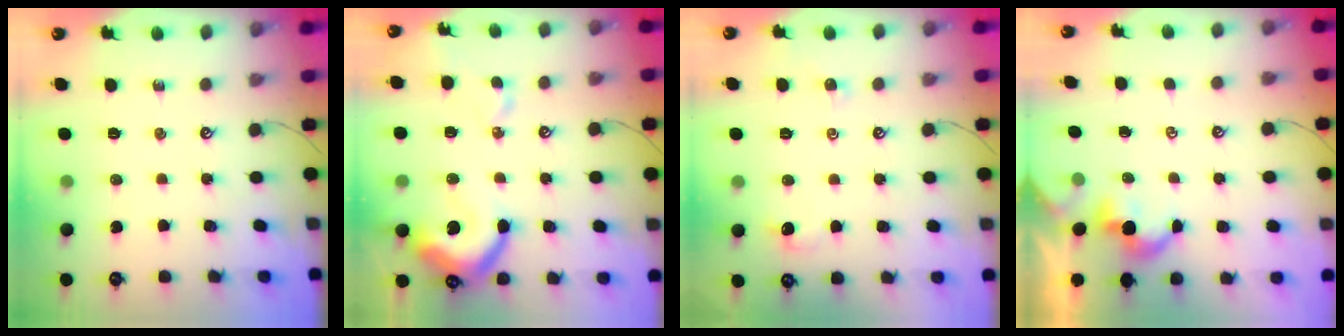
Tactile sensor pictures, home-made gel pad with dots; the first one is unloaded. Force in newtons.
{"total": 15.2, "press": 15.0, "slide": 2.2}
{"total": 1.5, "press": 1.4, "slide": 0.6}
{"total": 2.4, "press": 2.4, "slide": 0.2}